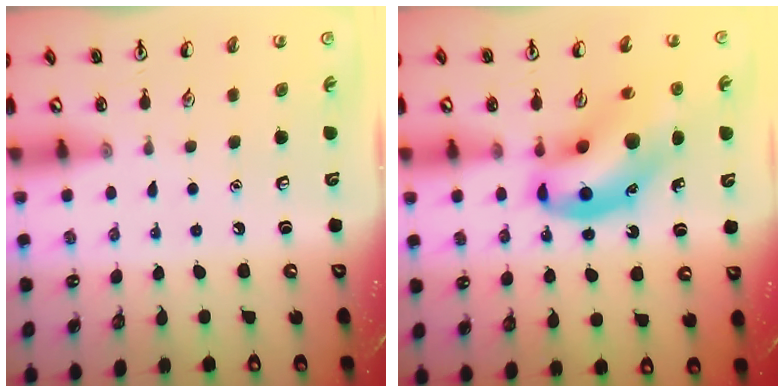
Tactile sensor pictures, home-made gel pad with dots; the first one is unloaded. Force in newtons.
{"total": 15.1, "press": 14.4, "slide": 4.3}